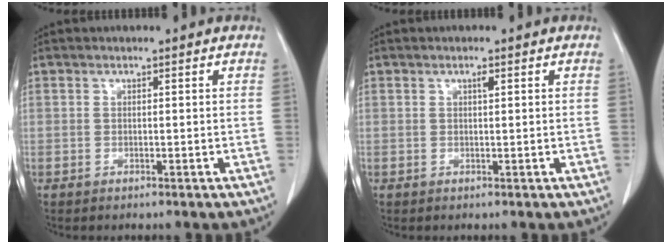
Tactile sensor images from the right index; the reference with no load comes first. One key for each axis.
{"total": 0.8, "fx": 0.4, "fy": 0.1, "fz": 0.7, "tx": -0.014, "ty": 0.000, "tz": 0.006}